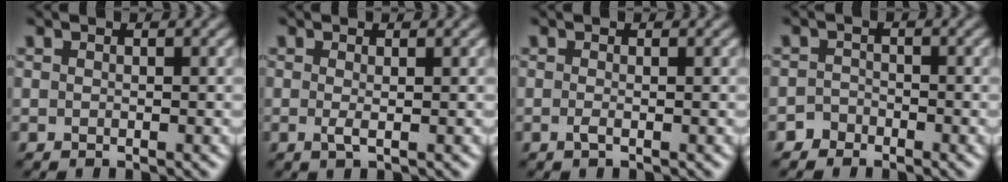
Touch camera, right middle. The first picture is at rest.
{"total": 1.1, "force": [-0.1, 0.1, 1.0], "torque": [-0.025, -0.001, -0.002]}
{"total": 0.8, "force": [-0.3, 0.1, 0.7], "torque": [-0.019, -0.003, -0.005]}
{"total": 1.4, "force": [-1.2, 0.8, -0.1], "torque": [0.007, 0.010, -0.023]}